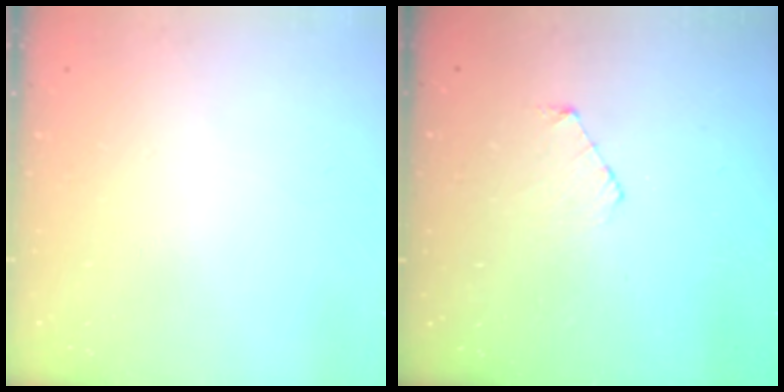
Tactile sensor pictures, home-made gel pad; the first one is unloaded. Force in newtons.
{"total": 5.5, "press": 5.5, "slide": 0.5}